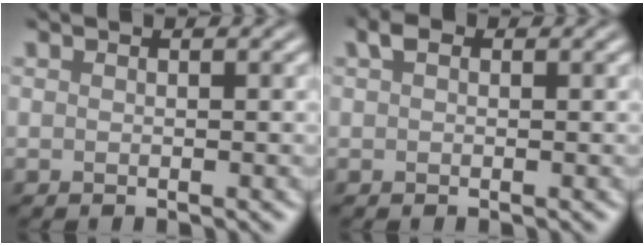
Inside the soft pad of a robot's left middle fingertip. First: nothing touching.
{"total": 1.5, "force": [-0.5, -1.0, -1.0], "torque": [-0.009, -0.011, 0.023]}